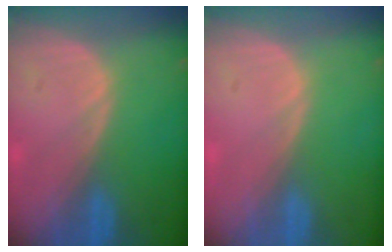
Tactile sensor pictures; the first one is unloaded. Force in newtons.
{"total": 0.0}